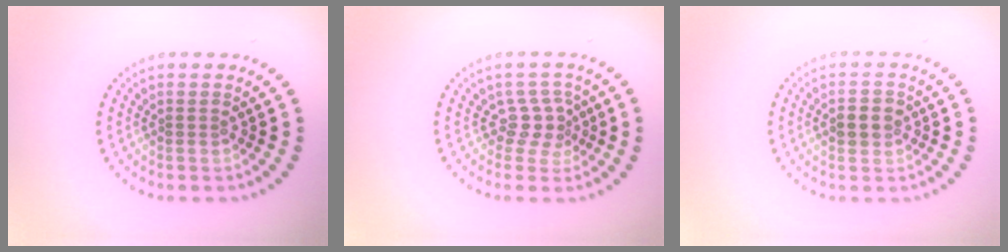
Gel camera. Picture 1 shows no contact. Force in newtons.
{"total": 2.4, "press": 1.5, "slide": 1.9}
{"total": 2.1, "press": 2.1, "slide": 0.0}